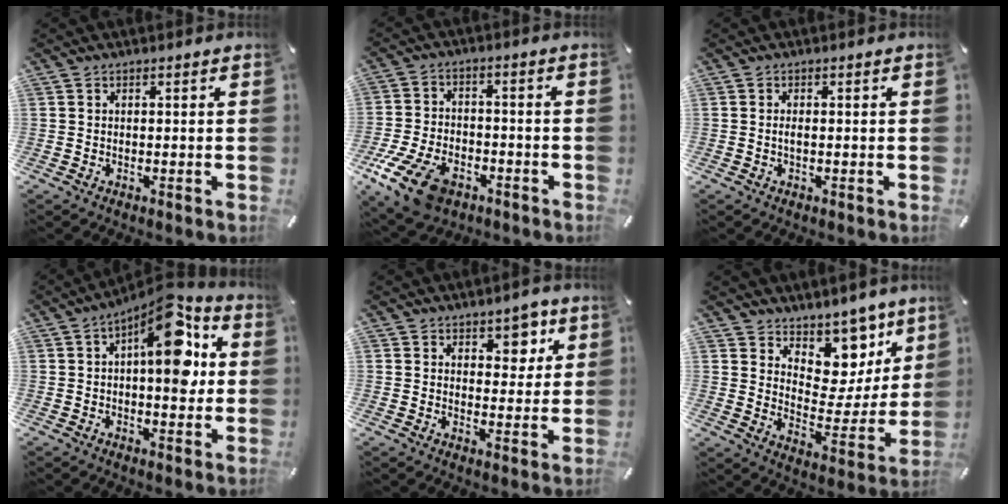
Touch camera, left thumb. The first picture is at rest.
{"total": 13.4, "force": [-7.6, 7.7, 7.8], "torque": [-0.159, 0.041, -0.133]}
{"total": 1.1, "force": [-0.2, 0.4, 1.0], "torque": [-0.019, 0.000, -0.005]}
{"total": 15.4, "force": [4.5, 7.1, 12.9], "torque": [-0.157, -0.038, 0.070]}
{"total": 5.6, "force": [3.2, 3.9, 2.3], "torque": [-0.004, -0.019, 0.045]}
{"total": 11.2, "force": [8.0, 7.5, 2.3], "torque": [-0.014, -0.096, 0.151]}